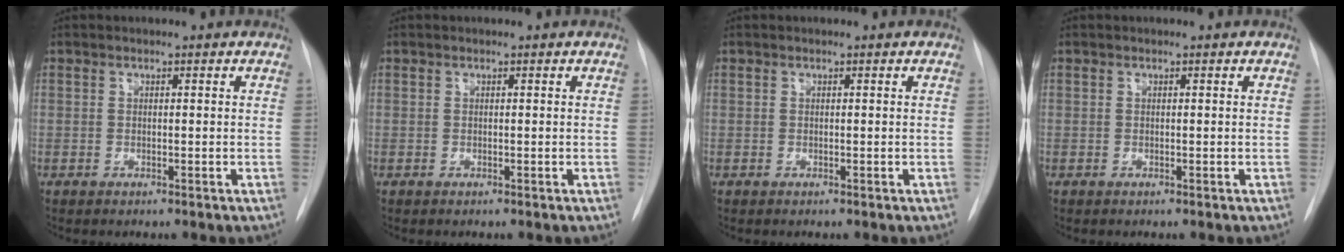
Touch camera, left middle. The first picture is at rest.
{"total": 0.0}
{"total": 0.0}
{"total": 0.0}